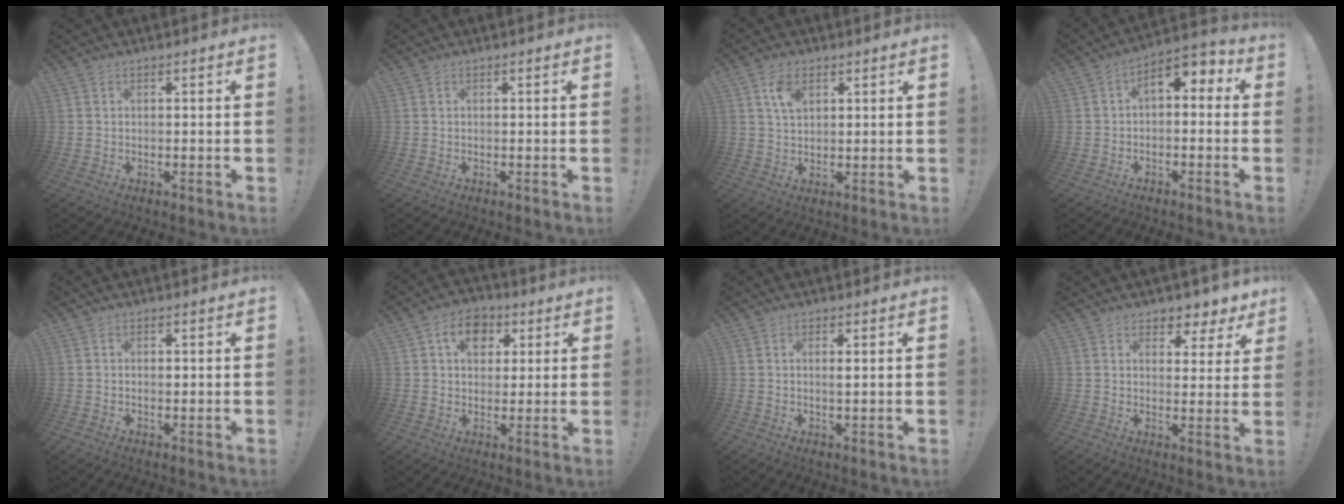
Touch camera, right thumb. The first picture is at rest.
{"total": 0.0}
{"total": 6.1, "force": [3.1, 4.0, 3.5], "torque": [-0.050, -0.009, 0.055]}
{"total": 5.9, "force": [1.1, 3.2, 4.8], "torque": [-0.062, -0.005, 0.020]}
{"total": 0.5, "force": [-0.1, 0.5, 0.3], "torque": [-0.005, 0.002, -0.003]}
{"total": 9.3, "force": [3.2, 7.3, 4.8], "torque": [-0.055, -0.006, 0.058]}
{"total": 1.3, "force": [0.4, 0.0, 1.2], "torque": [-0.014, -0.006, 0.004]}
{"total": 5.6, "force": [4.4, 3.2, 1.2], "torque": [-0.008, -0.042, 0.080]}